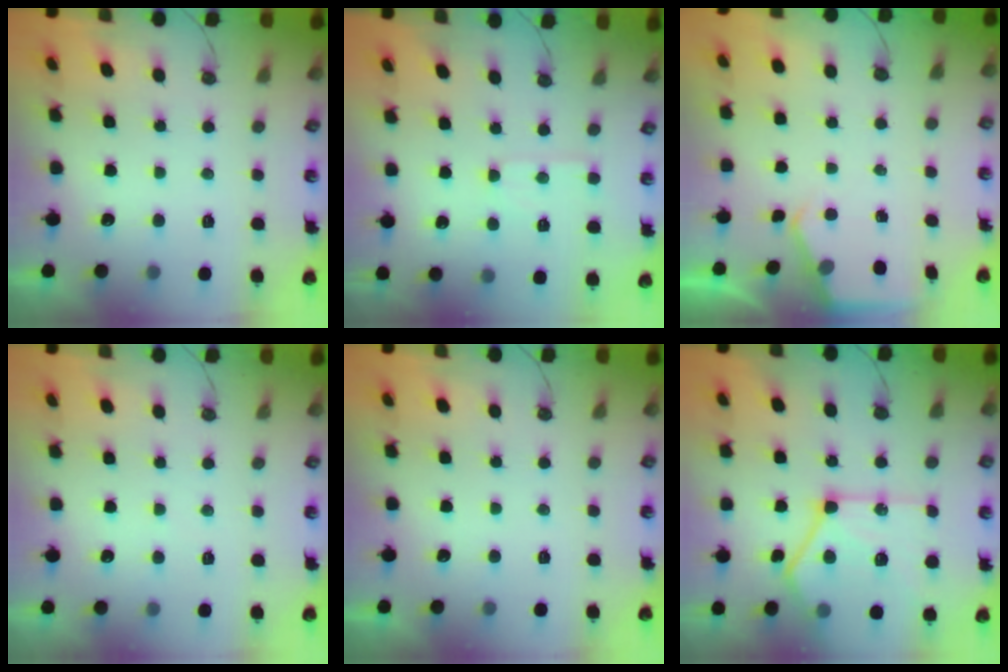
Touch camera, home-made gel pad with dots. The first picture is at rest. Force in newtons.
{"total": 3.4, "press": 3.3, "slide": 0.5}
{"total": 2.7, "press": 2.7, "slide": 0.5}
{"total": 1.8, "press": 1.7, "slide": 0.3}
{"total": 0.0}
{"total": 20.5, "press": 20.4, "slide": 1.7}